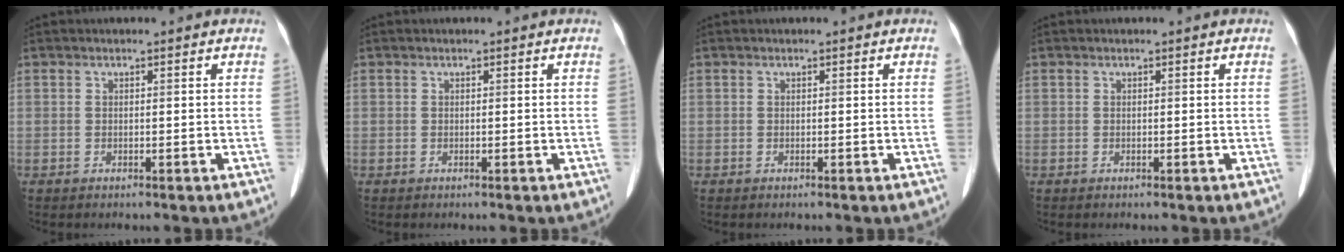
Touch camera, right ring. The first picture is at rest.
{"total": 0.0}
{"total": 0.0}
{"total": 0.0}